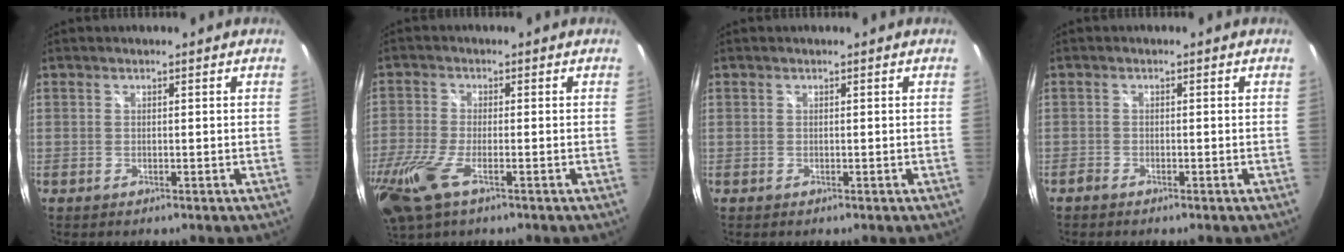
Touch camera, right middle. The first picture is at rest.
{"total": 12.4, "force": [-6.5, 4.5, 9.6], "torque": [-0.229, -0.043, -0.126]}
{"total": 0.0}
{"total": 1.0, "force": [-0.9, 0.3, 0.3], "torque": [-0.008, -0.004, -0.022]}